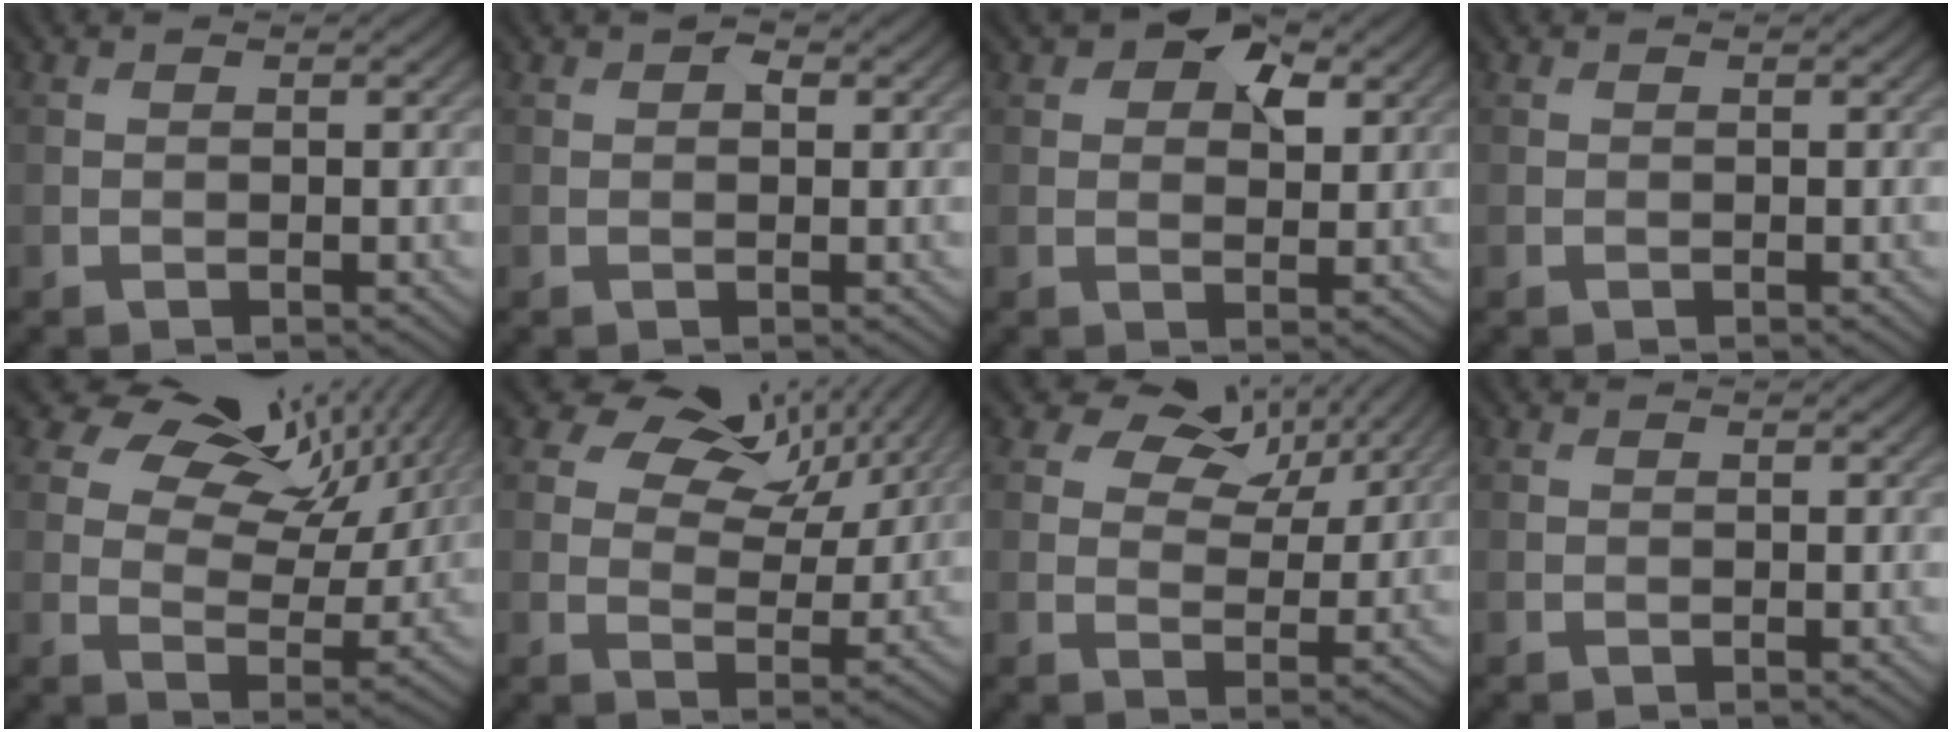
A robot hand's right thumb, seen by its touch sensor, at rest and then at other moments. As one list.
[{"total": 1.3, "force": [0.6, 0.7, 0.9], "torque": [-0.012, 0.001, 0.008]}, {"total": 6.3, "force": [3.0, 3.6, 4.2], "torque": [-0.056, 0.005, 0.044]}, {"total": 0.0}, {"total": 13.0, "force": [7.5, 7.5, 7.6], "torque": [-0.126, 0.014, 0.106]}, {"total": 10.6, "force": [6.3, 6.2, 5.8], "torque": [-0.097, 0.005, 0.086]}, {"total": 8.3, "force": [5.0, 4.9, 4.5], "torque": [-0.074, 0.003, 0.075]}, {"total": 0.0}]